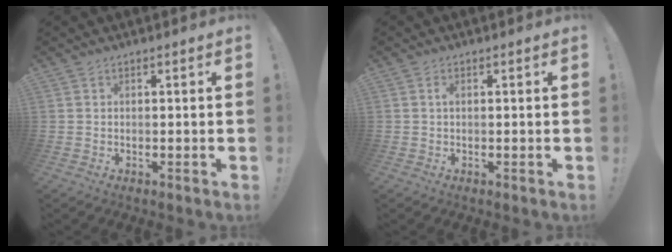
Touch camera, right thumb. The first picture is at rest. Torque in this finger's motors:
{"motor_torque": [0.15, 0.28, 0.27, -0.15, -0.02]}